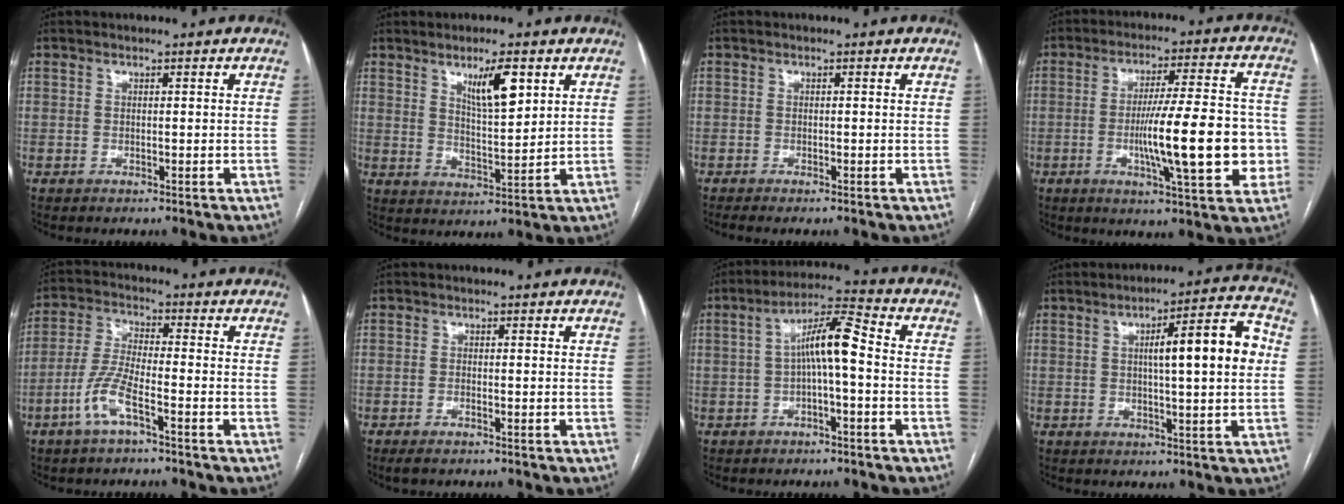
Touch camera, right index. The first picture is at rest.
{"total": 7.0, "force": [3.6, 1.3, 5.9], "torque": [-0.104, -0.007, 0.066]}
{"total": 1.6, "force": [-1.3, -0.3, 0.9], "torque": [-0.012, -0.001, -0.019]}
{"total": 15.8, "force": [-2.7, 2.4, 15.4], "torque": [-0.236, 0.008, -0.038]}
{"total": 6.8, "force": [-3.5, 1.2, 5.7], "torque": [-0.131, 0.004, -0.070]}
{"total": 2.0, "force": [-1.5, 0.4, 1.3], "torque": [-0.020, -0.003, -0.021]}
{"total": 7.7, "force": [-0.3, 1.0, 7.6], "torque": [-0.136, 0.030, -0.008]}
{"total": 11.0, "force": [1.4, 1.0, 10.8], "torque": [-0.154, 0.023, 0.018]}